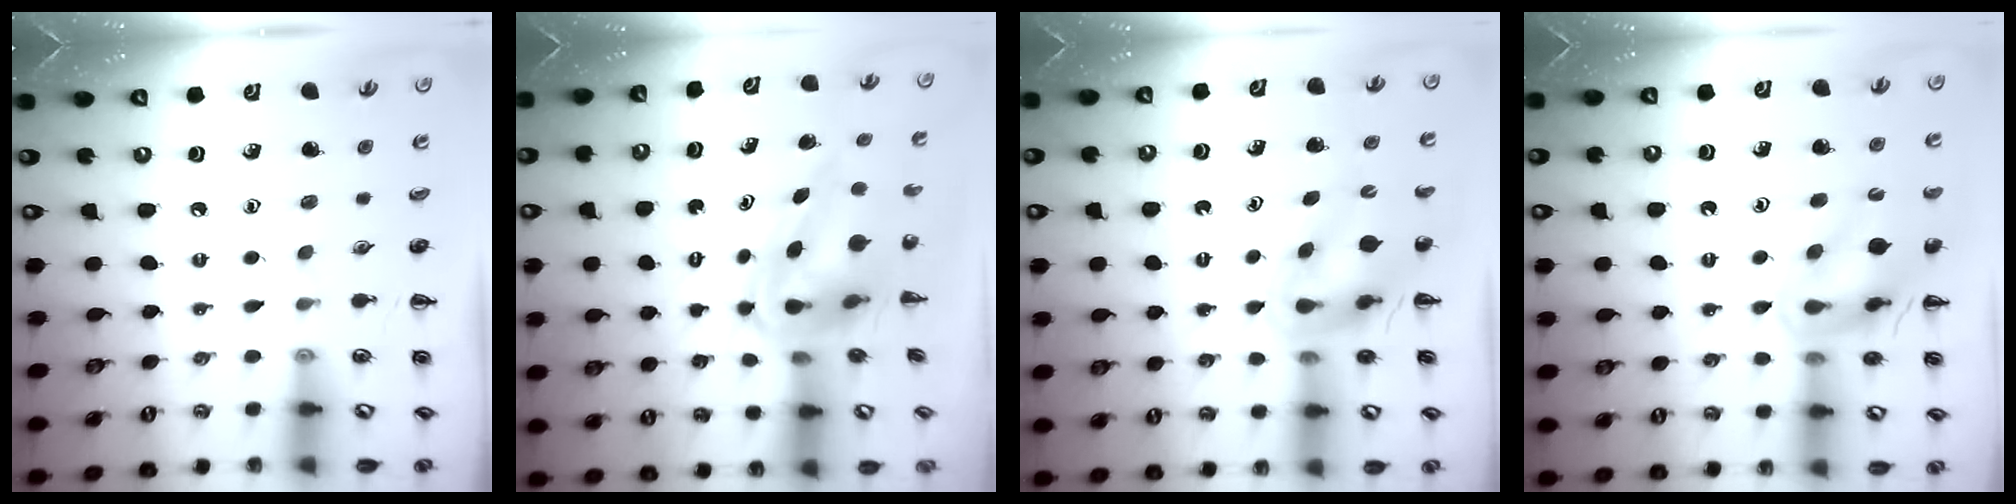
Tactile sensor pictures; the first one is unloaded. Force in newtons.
{"total": 6.7, "press": 6.4, "slide": 2.0}
{"total": 10.5, "press": 9.9, "slide": 3.4}
{"total": 14.2, "press": 13.9, "slide": 2.7}